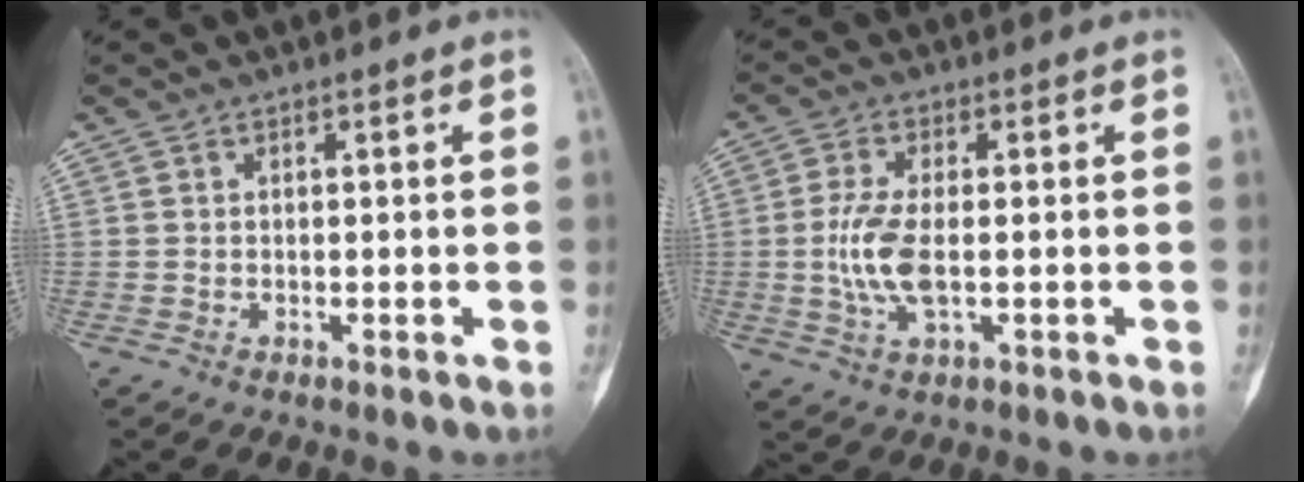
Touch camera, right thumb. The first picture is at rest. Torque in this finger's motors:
{"motor_torque": [1.10, 1.54, 0.77, -0.56, 0.50]}